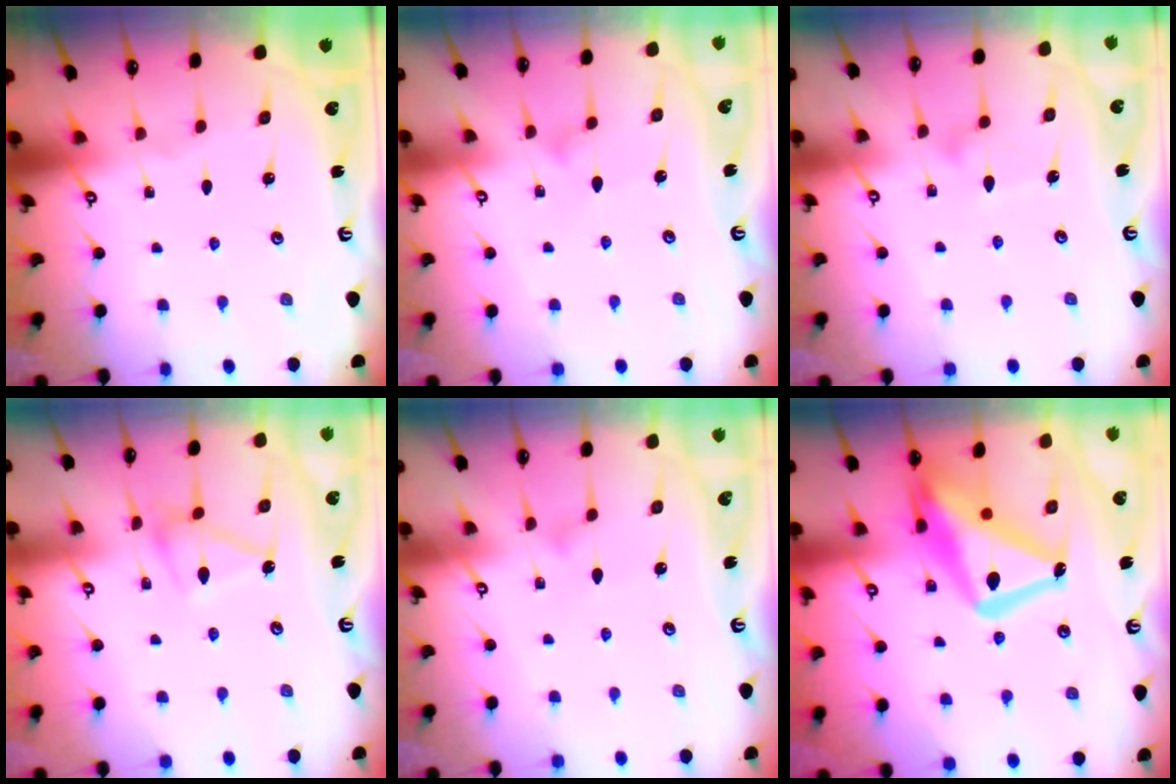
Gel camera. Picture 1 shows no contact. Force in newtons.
{"total": 6.4, "press": 6.3, "slide": 0.4}
{"total": 9.8, "press": 9.7, "slide": 0.5}
{"total": 11.6, "press": 11.6, "slide": 0.4}
{"total": 6.2, "press": 6.2, "slide": 0.3}
{"total": 18.9, "press": 18.8, "slide": 1.9}